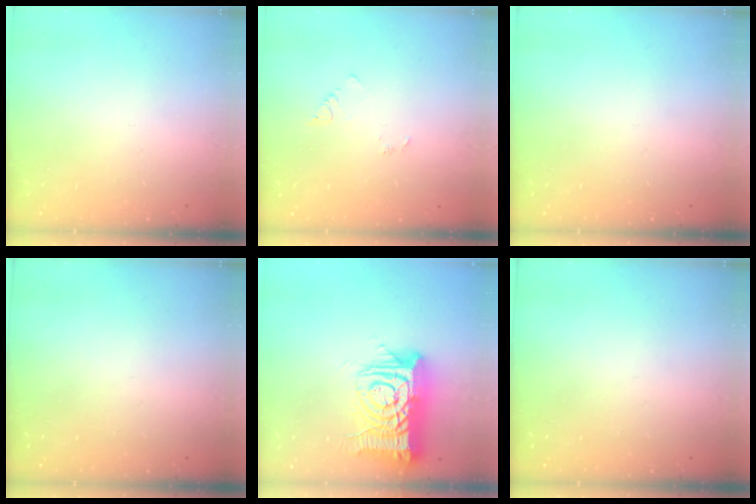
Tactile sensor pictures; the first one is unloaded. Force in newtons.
{"total": 2.9, "press": 2.9, "slide": 0.3}
{"total": 0.0}
{"total": 0.0}
{"total": 16.0, "press": 15.9, "slide": 1.6}
{"total": 0.0}